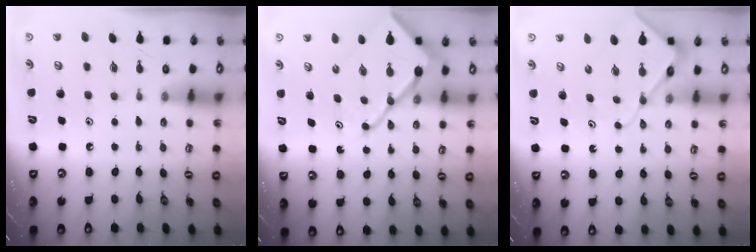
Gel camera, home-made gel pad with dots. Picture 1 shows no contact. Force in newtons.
{"total": 14.0, "press": 14.0, "slide": 1.3}
{"total": 7.7, "press": 7.7, "slide": 0.8}